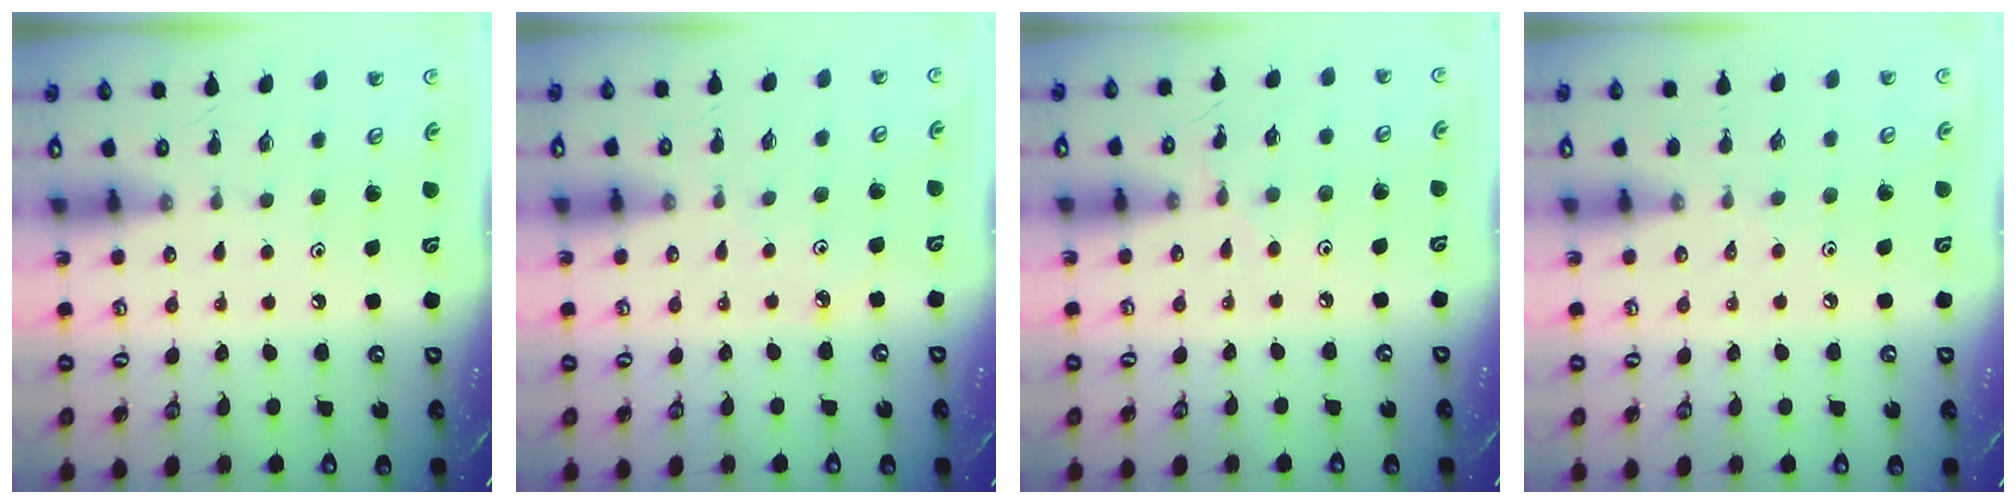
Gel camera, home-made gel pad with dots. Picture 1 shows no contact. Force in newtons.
{"total": 2.2, "press": 2.2, "slide": 0.3}
{"total": 2.7, "press": 2.7, "slide": 0.4}
{"total": 4.3, "press": 4.3, "slide": 0.8}